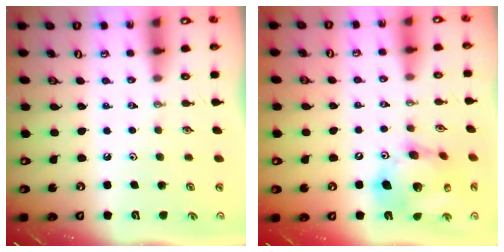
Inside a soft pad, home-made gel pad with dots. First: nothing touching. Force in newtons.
{"total": 16.8, "press": 16.5, "slide": 3.0}